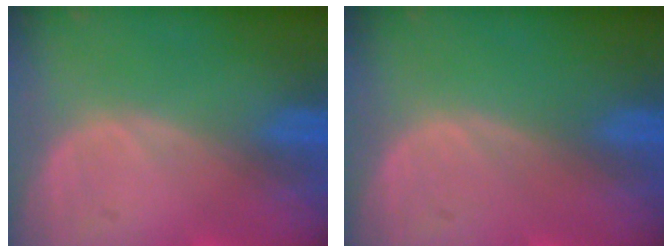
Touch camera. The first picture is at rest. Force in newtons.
{"total": 0.0}